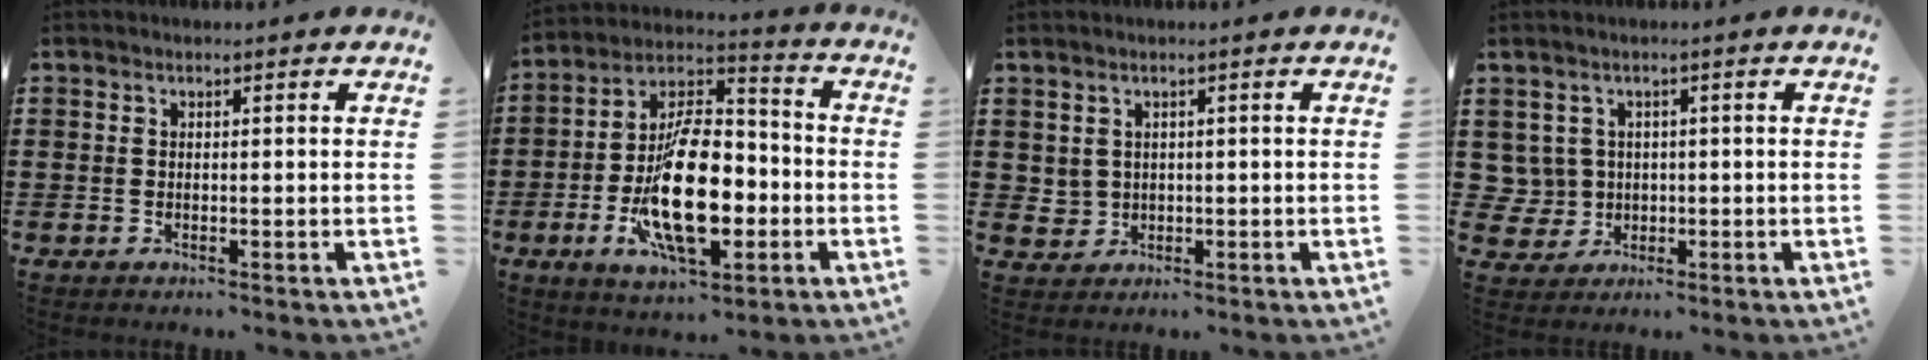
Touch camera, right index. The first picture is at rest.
{"total": 16.6, "force": [-4.3, 8.2, 13.7], "torque": [-0.269, -0.003, -0.078]}
{"total": 1.8, "force": [0.5, 1.7, 0.3], "torque": [-0.014, 0.007, 0.008]}
{"total": 3.3, "force": [0.2, 3.3, 0.3], "torque": [-0.032, 0.007, 0.000]}